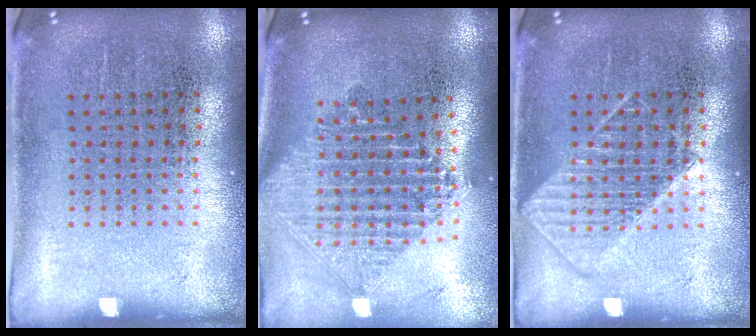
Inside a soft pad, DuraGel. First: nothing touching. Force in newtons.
{"total": 2.2, "press": 1.7, "slide": 1.4}
{"total": 2.0, "press": 2.0, "slide": 0.5}